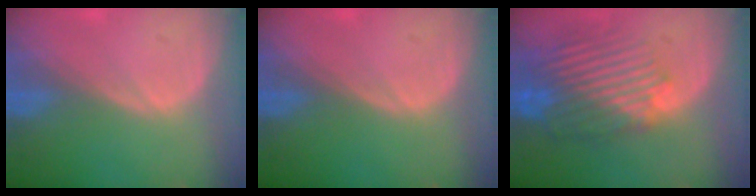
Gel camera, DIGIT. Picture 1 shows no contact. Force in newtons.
{"total": 0.0}
{"total": 10.2, "press": 9.1, "slide": 4.7}